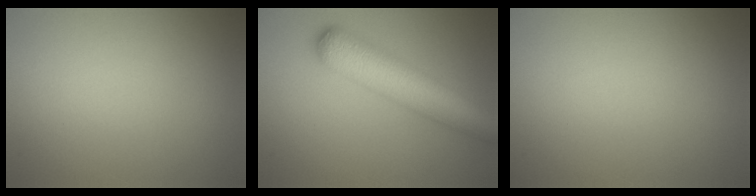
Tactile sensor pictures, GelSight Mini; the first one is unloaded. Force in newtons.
{"total": 7.1, "press": 7.1, "slide": 0.2}
{"total": 0.0}